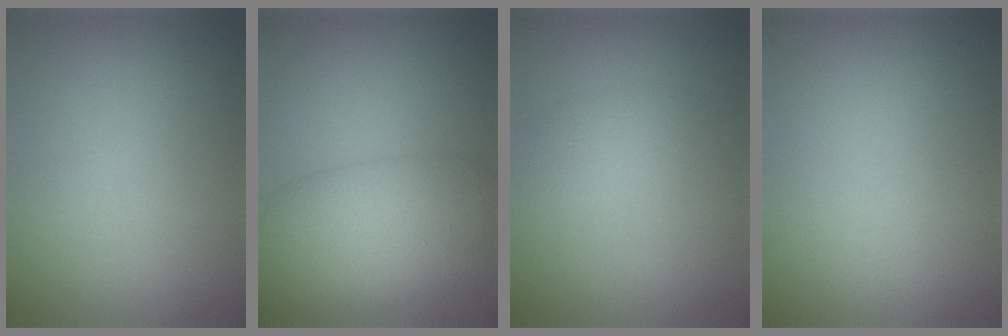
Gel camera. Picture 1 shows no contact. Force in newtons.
{"total": 7.9, "press": 7.9, "slide": 0.3}
{"total": 2.2, "press": 2.2, "slide": 0.0}
{"total": 0.0}